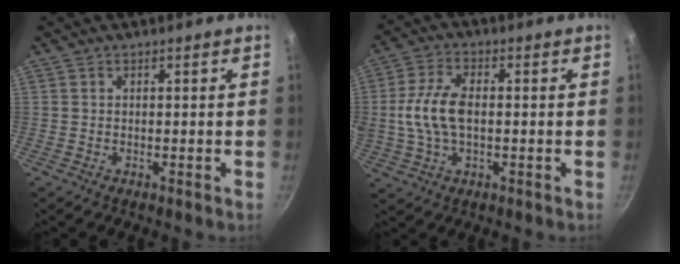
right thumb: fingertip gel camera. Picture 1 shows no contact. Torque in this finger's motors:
{"motor_torque": [2.48, 2.53, 1.56, -1.21, 0.58]}